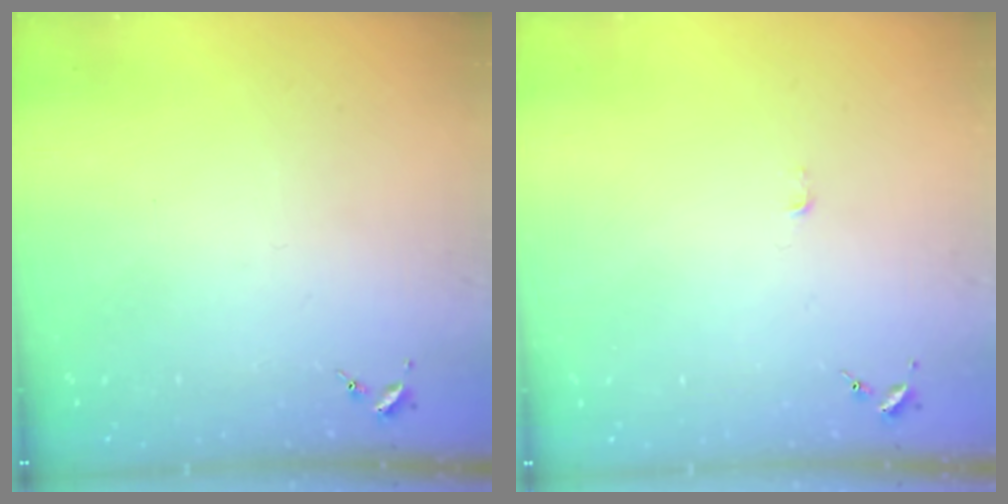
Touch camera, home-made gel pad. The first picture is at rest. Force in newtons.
{"total": 2.3, "press": 2.3, "slide": 0.3}